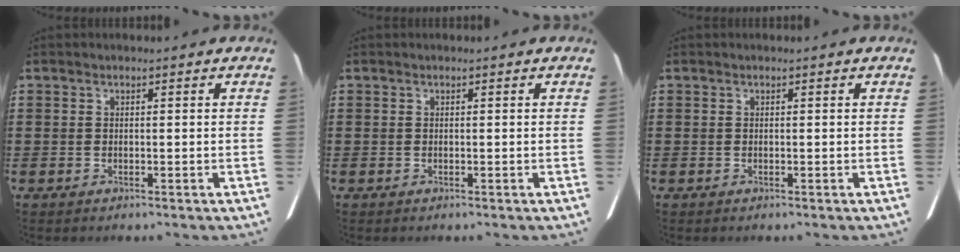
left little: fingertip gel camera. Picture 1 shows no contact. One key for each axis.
{"total": 0.0}
{"total": 0.0}